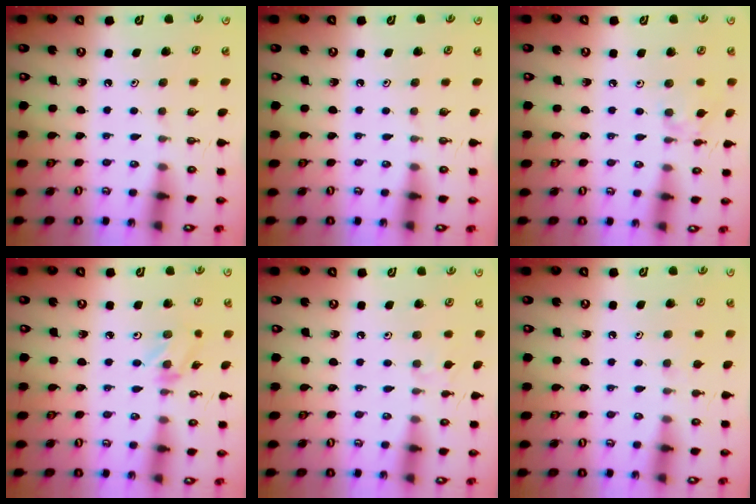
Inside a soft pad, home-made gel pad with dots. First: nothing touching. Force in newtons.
{"total": 0.0}
{"total": 5.3, "press": 5.3, "slide": 0.2}
{"total": 3.2, "press": 3.1, "slide": 0.4}
{"total": 2.4, "press": 2.4, "slide": 0.6}
{"total": 2.5, "press": 2.5, "slide": 0.4}